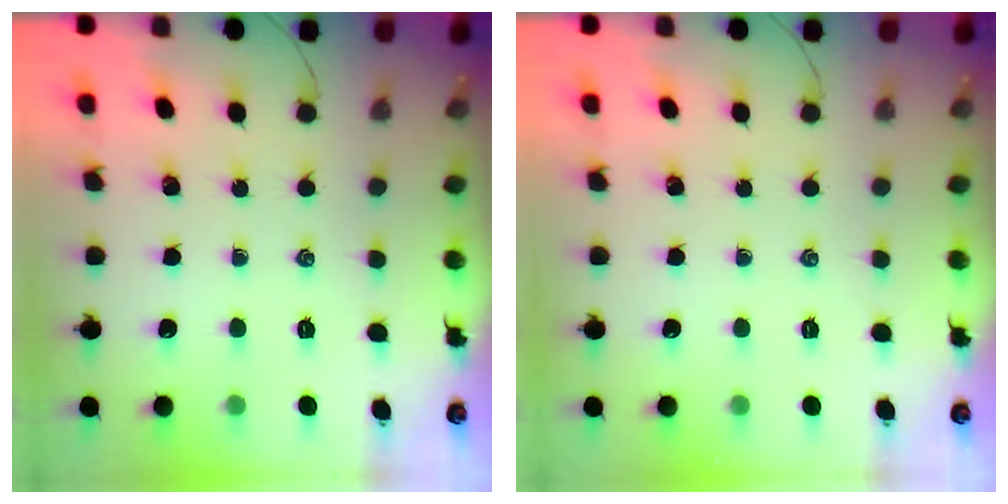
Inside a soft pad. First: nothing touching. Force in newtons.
{"total": 0.0}